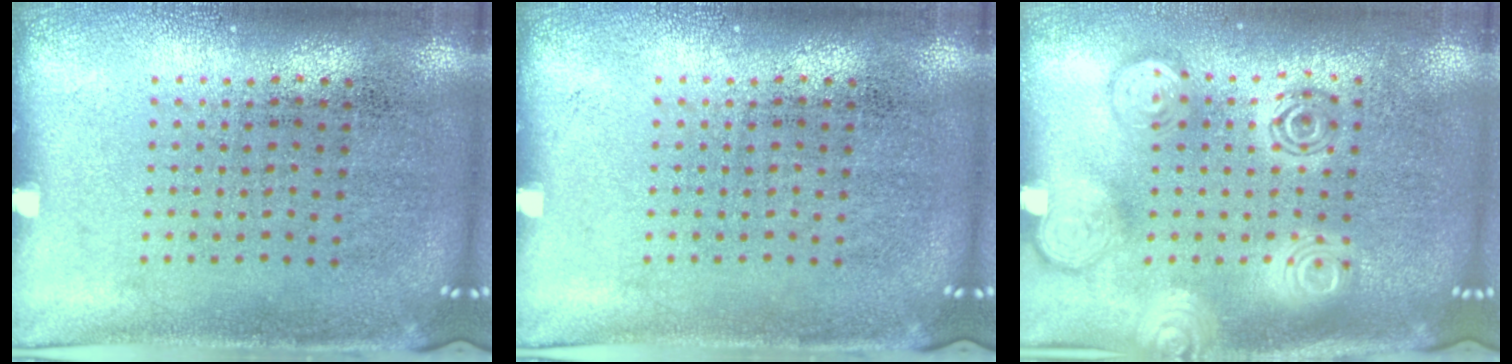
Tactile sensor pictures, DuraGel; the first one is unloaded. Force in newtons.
{"total": 0.0}
{"total": 2.8, "press": 2.8, "slide": 0.3}